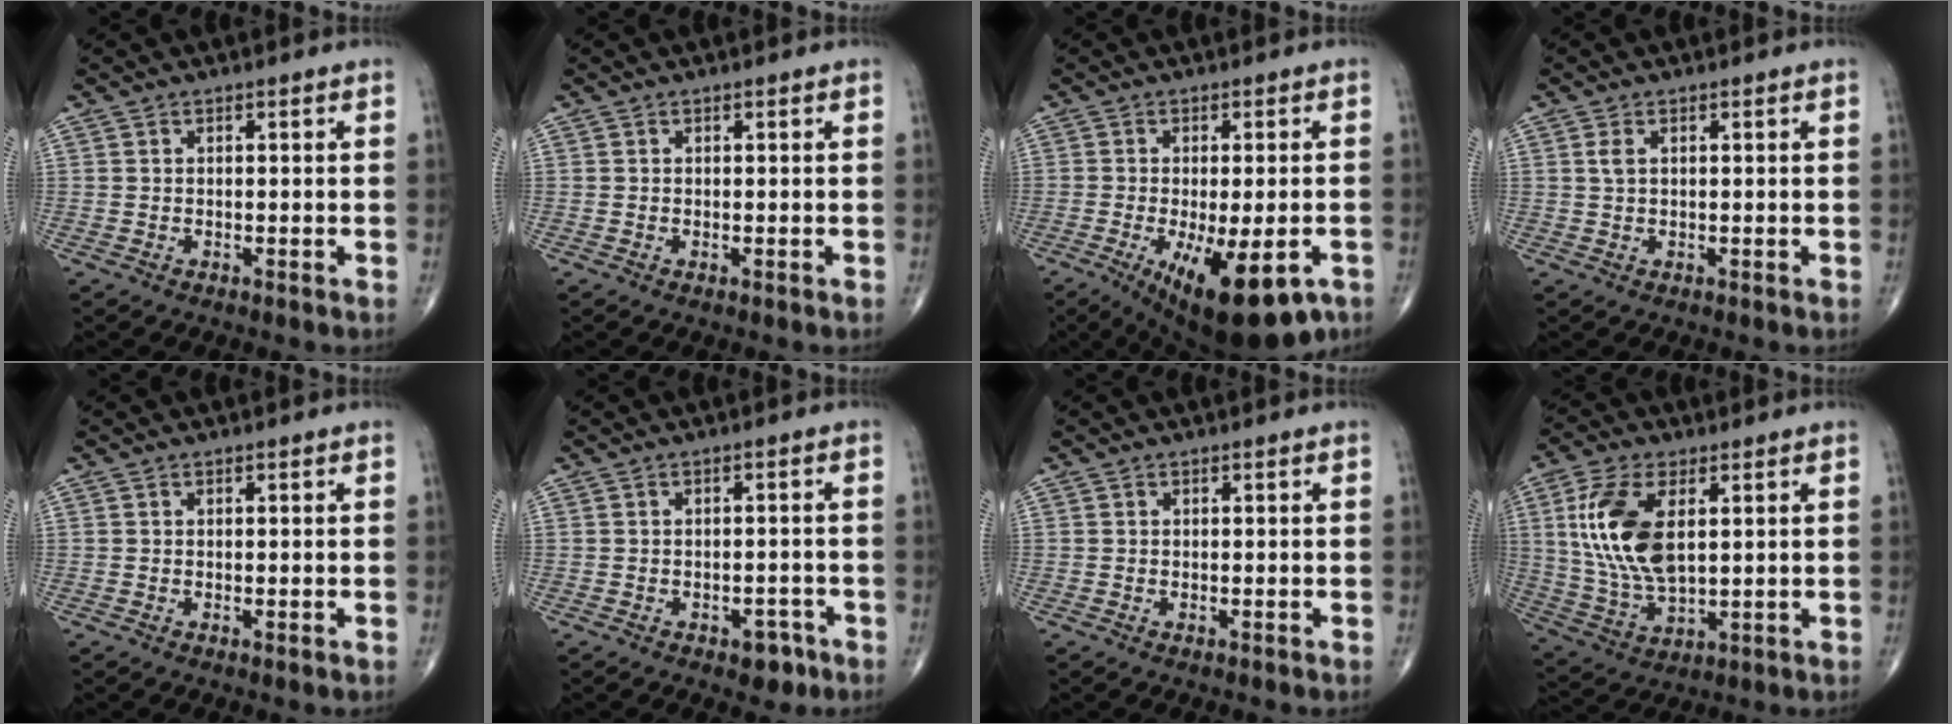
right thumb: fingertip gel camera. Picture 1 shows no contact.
{"total": 0.0}
{"total": 16.3, "force": [-7.2, 6.0, 13.4], "torque": [-0.177, -0.013, -0.093]}
{"total": 1.5, "force": [0.5, 0.8, 1.2], "torque": [-0.031, 0.007, 0.013]}
{"total": 0.5, "force": [0.0, 0.1, 0.5], "torque": [-0.012, -0.002, 0.000]}
{"total": 3.8, "force": [-2.1, 2.1, 2.2], "torque": [-0.011, 0.015, -0.024]}
{"total": 0.0}
{"total": 15.1, "force": [3.5, 7.6, 12.5], "torque": [-0.259, -0.011, 0.076]}